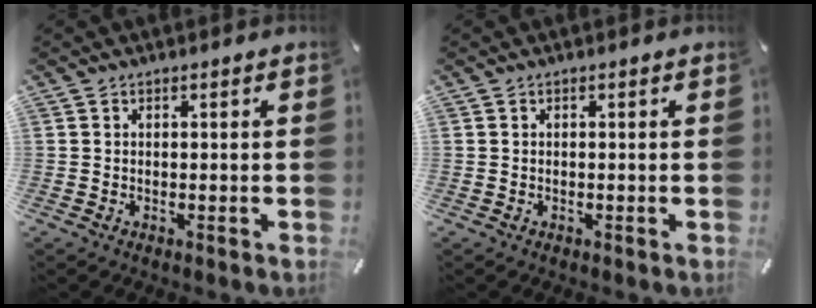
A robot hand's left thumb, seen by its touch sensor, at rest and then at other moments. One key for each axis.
{"total": 0.0}